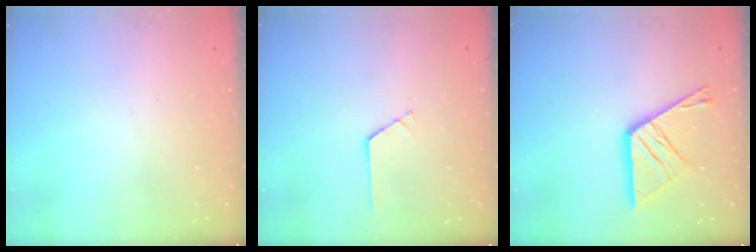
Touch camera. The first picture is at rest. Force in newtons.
{"total": 0.7, "press": 0.6, "slide": 0.1}
{"total": 13.9, "press": 13.8, "slide": 1.3}